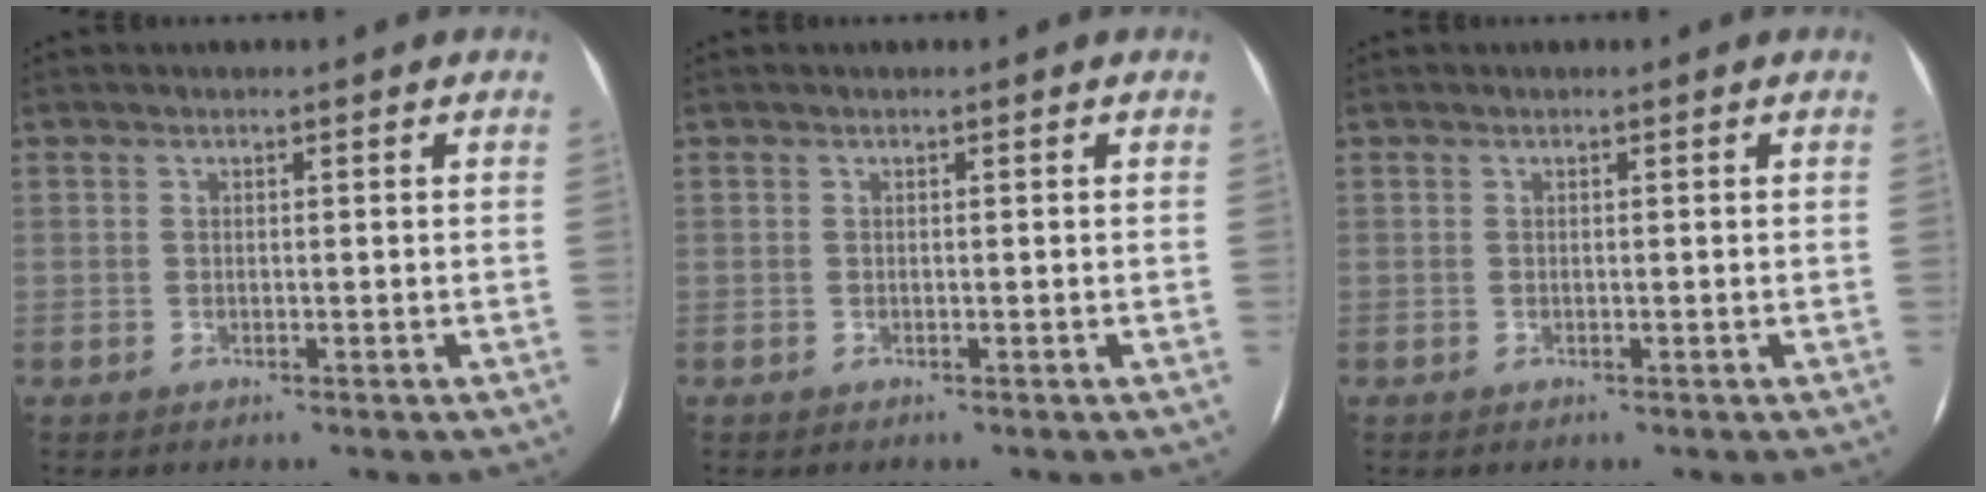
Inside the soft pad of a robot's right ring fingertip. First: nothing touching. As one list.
[{"total": 0.0}, {"total": 0.0}]